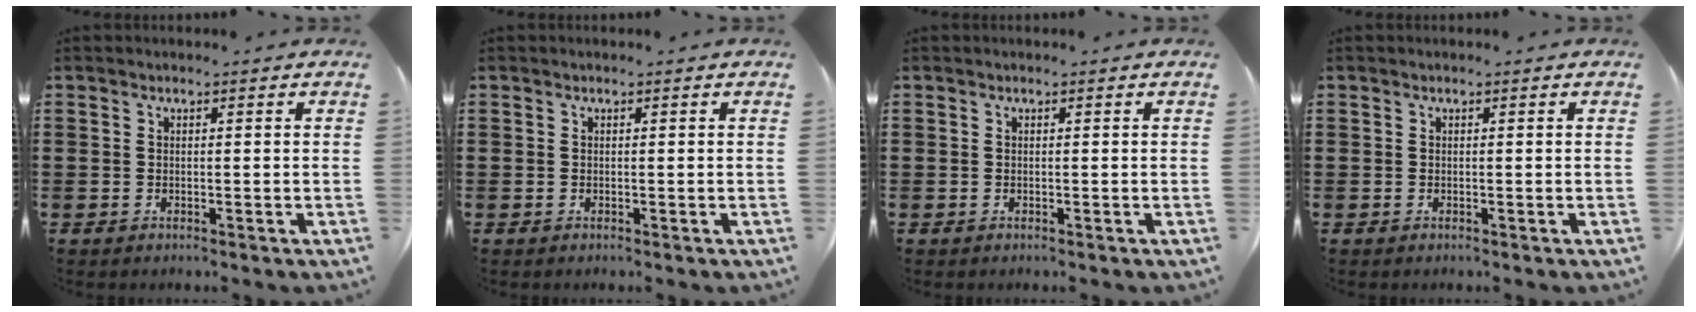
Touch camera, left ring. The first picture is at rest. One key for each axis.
{"total": 0.0}
{"total": 0.0}
{"total": 0.0}